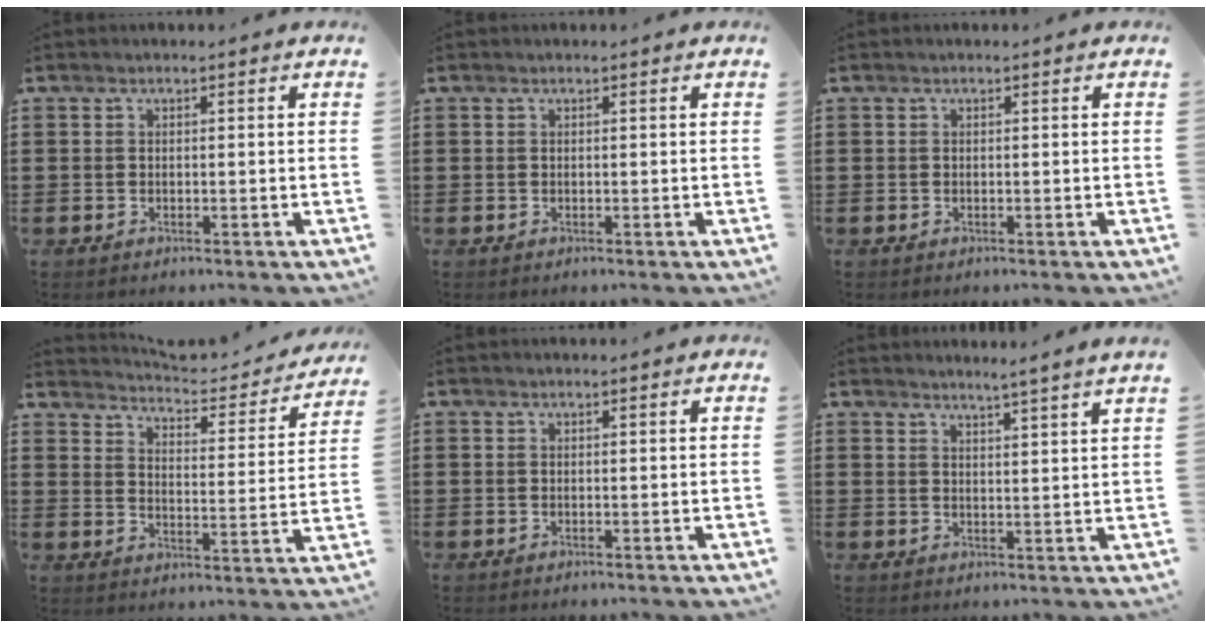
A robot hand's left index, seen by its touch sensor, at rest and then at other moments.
{"total": 0.0}
{"total": 0.0}
{"total": 4.1, "force": [4.0, 0.0, 0.9], "torque": [-0.034, -0.037, 0.061]}
{"total": 0.0}
{"total": 3.1, "force": [2.8, -1.1, 0.6], "torque": [-0.017, -0.013, 0.050]}